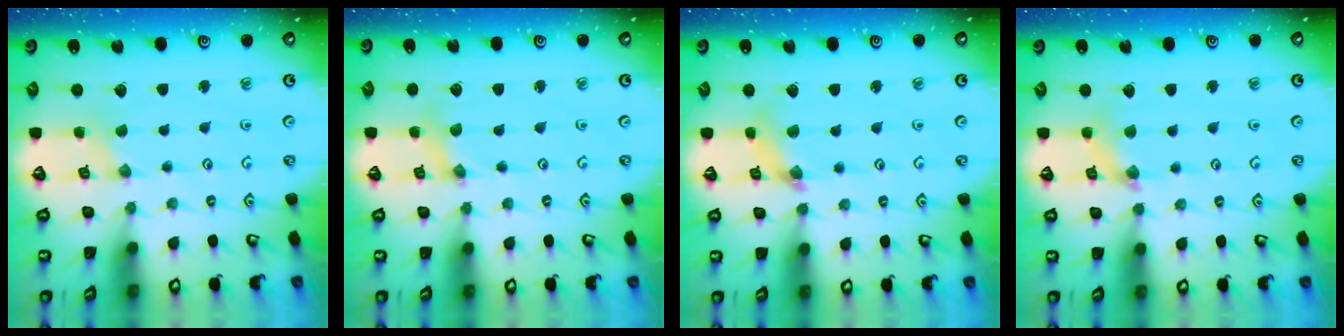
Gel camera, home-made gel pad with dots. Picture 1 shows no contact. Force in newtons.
{"total": 1.5, "press": 1.5, "slide": 0.0}
{"total": 5.2, "press": 5.2, "slide": 0.5}
{"total": 5.7, "press": 5.7, "slide": 0.6}